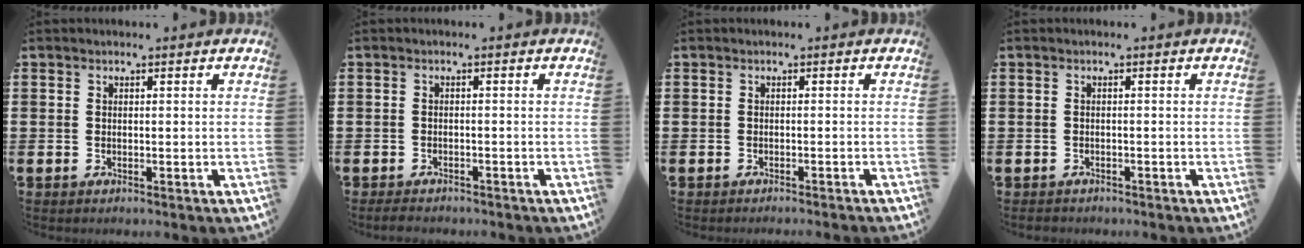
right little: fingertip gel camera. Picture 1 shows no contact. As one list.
[{"total": 1.1, "force": [-1.1, 0.2, 0.3], "torque": [-0.008, 0.002, -0.023]}, {"total": 0.6, "force": [-0.6, -0.2, 0.0], "torque": [0.001, 0.000, -0.013]}, {"total": 0.5, "force": [-0.5, 0.2, 0.0], "torque": [-0.002, 0.001, -0.012]}]